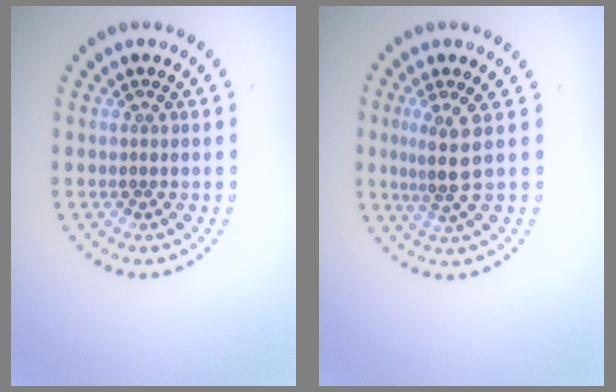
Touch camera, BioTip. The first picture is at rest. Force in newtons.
{"total": 2.8, "press": 2.1, "slide": 1.9}